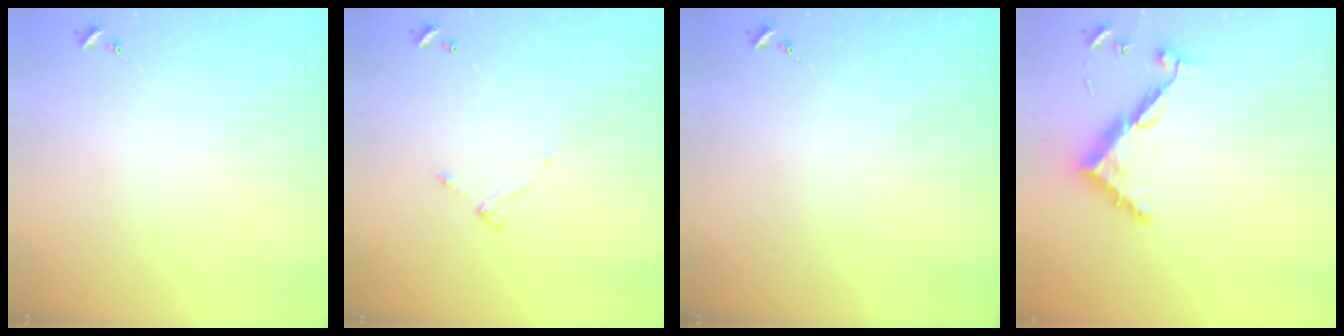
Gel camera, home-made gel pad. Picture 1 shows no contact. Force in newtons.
{"total": 5.7, "press": 5.7, "slide": 0.5}
{"total": 0.0}
{"total": 9.3, "press": 9.3, "slide": 0.3}